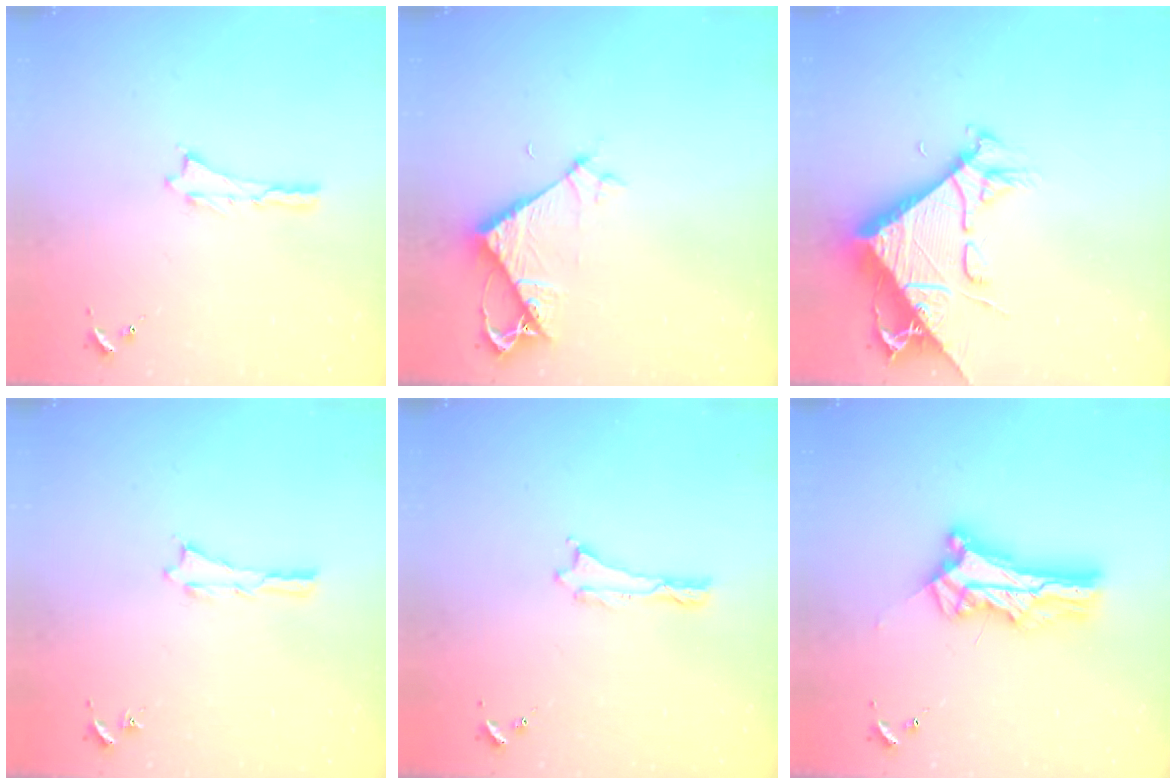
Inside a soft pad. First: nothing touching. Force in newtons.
{"total": 5.9, "press": 5.8, "slide": 0.5}
{"total": 10.6, "press": 10.6, "slide": 1.1}
{"total": 0.0}
{"total": 0.0}
{"total": 10.1, "press": 10.0, "slide": 0.9}